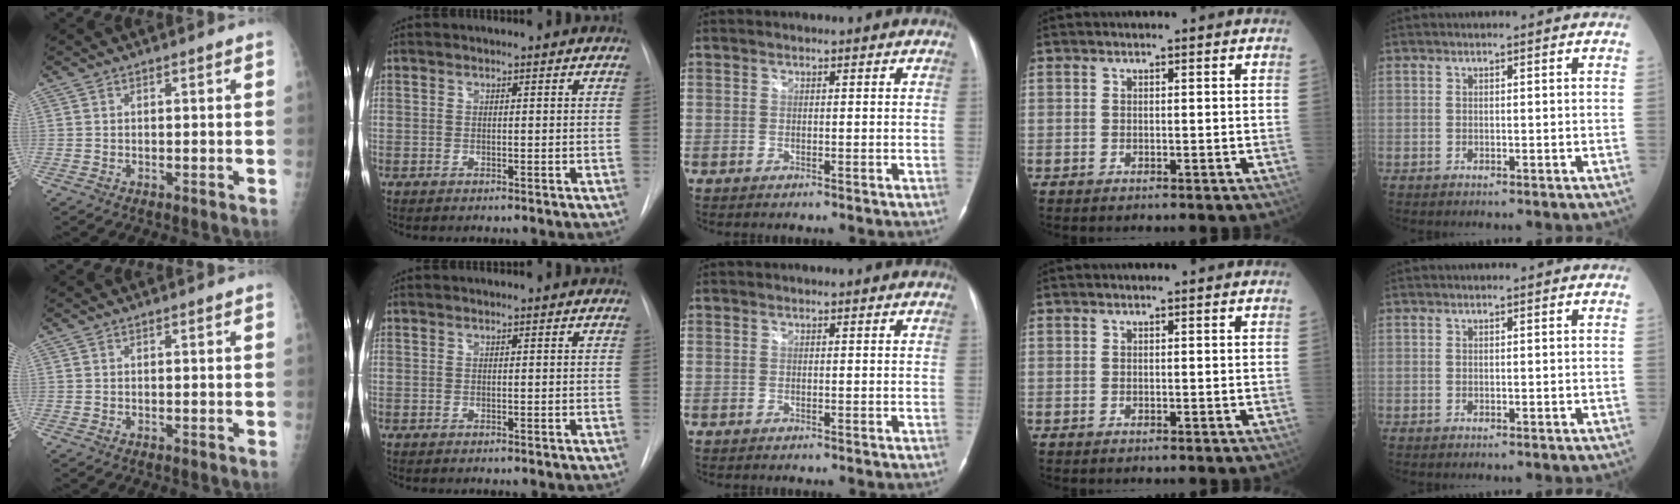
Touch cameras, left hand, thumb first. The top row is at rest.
{}